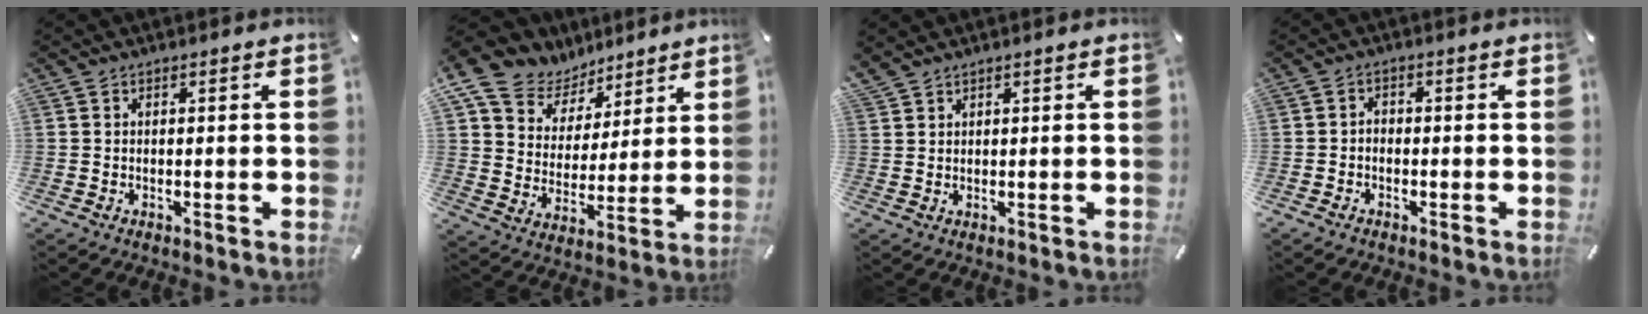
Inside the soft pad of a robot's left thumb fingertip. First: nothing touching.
{"total": 13.0, "force": [8.6, 9.1, 3.4], "torque": [-0.078, -0.056, 0.164]}
{"total": 1.6, "force": [1.4, 0.4, 0.6], "torque": [-0.012, -0.003, 0.028]}
{"total": 1.5, "force": [-1.0, 0.9, 0.5], "torque": [-0.009, 0.007, -0.021]}